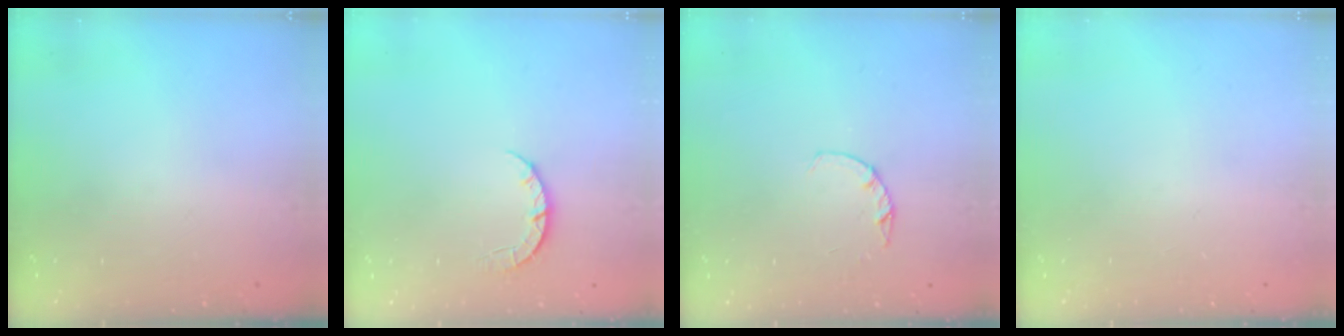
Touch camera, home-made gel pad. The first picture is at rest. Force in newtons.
{"total": 4.0, "press": 4.0, "slide": 0.5}
{"total": 2.2, "press": 2.2, "slide": 0.4}
{"total": 0.0}